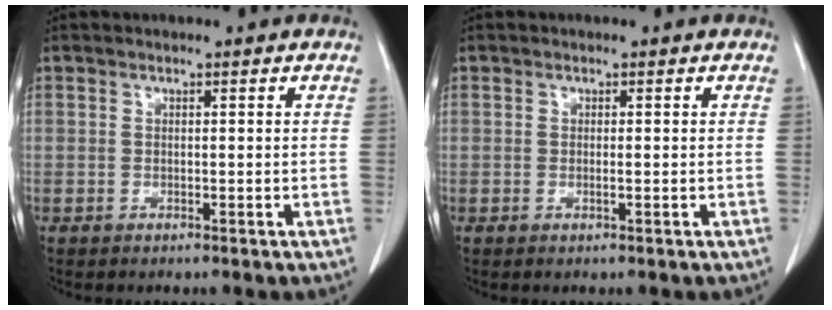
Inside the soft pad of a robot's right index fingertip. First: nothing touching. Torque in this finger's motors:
{"motor_torque": [-0.14, 0.13, -0.04, 0.00]}